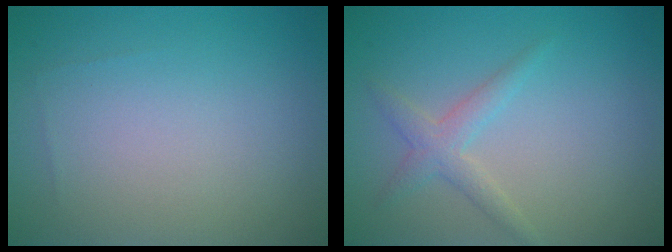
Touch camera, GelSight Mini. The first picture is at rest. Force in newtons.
{"total": 2.1, "press": 2.1, "slide": 0.1}